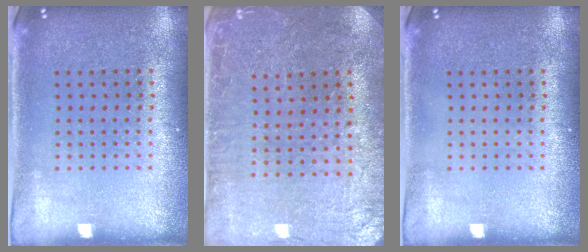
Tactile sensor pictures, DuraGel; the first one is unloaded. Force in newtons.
{"total": 1.1, "press": 1.1, "slide": 0.1}
{"total": 0.0}